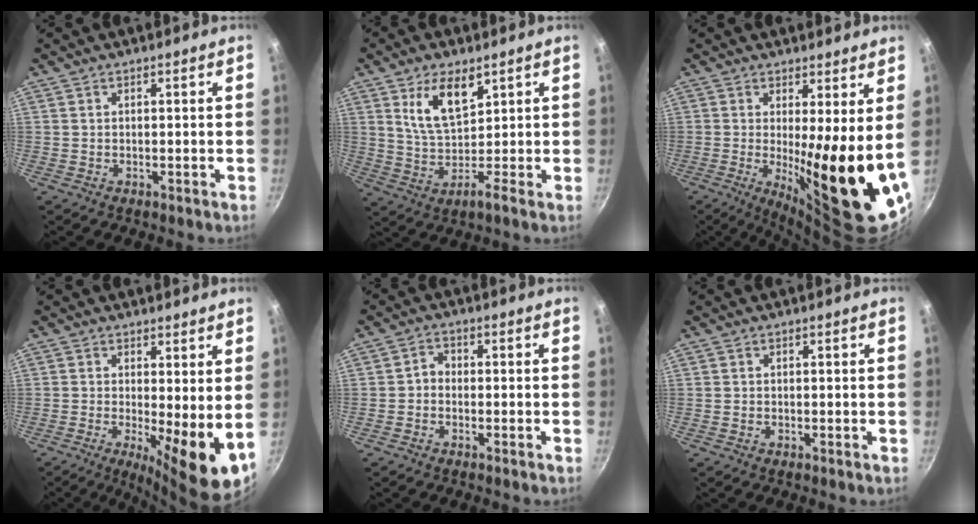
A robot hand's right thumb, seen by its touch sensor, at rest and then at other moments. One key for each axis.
{"total": 7.8, "fx": 3.5, "fy": 3.8, "fz": 5.8, "tx": -0.091, "ty": -0.013, "tz": 0.064}
{"total": 17.0, "fx": 0.6, "fy": 3.7, "fz": 16.6, "tx": -0.219, "ty": -0.038, "tz": 0.018}
{"total": 9.8, "fx": -0.3, "fy": 2.7, "fz": 9.5, "tx": -0.125, "ty": -0.019, "tz": -0.001}
{"total": 2.2, "fx": -0.8, "fy": 1.8, "fz": 1.1, "tx": -0.014, "ty": 0.015, "tz": -0.022}
{"total": 0.0}